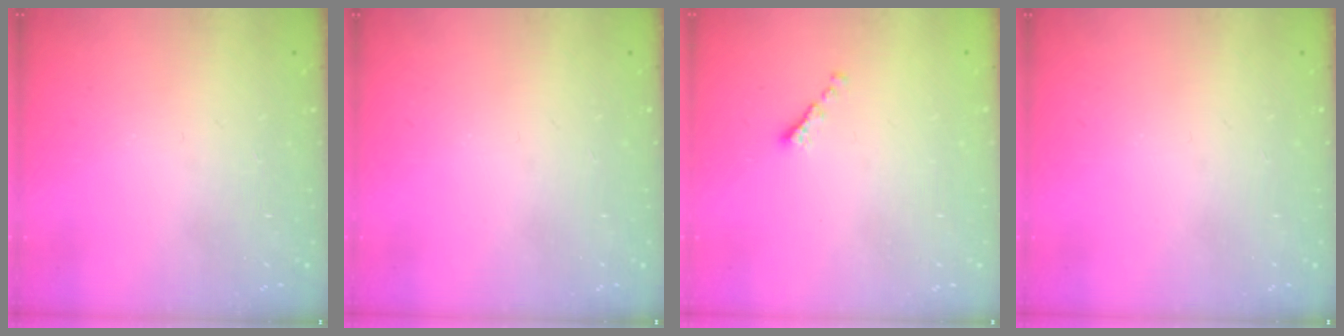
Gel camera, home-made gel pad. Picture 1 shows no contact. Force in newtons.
{"total": 0.0}
{"total": 0.0}
{"total": 0.0}